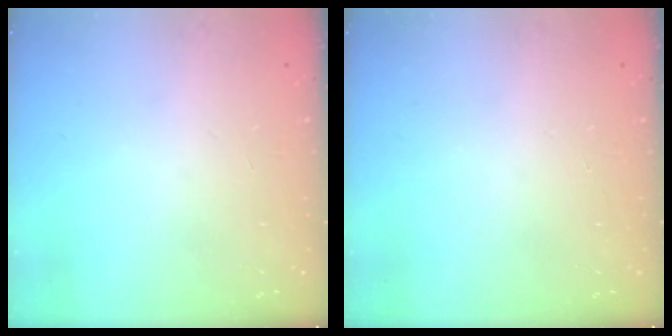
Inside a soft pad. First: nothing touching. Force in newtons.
{"total": 0.0}